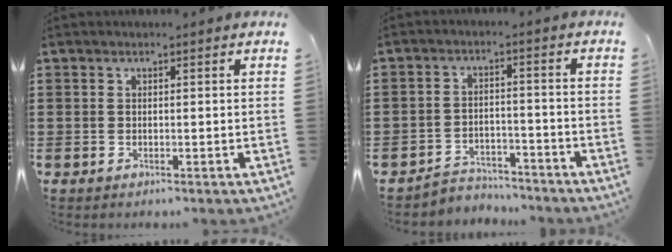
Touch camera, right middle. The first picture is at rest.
{"total": 3.8, "force": [-3.7, 0.8, 0.0], "torque": [-0.006, 0.005, -0.080]}